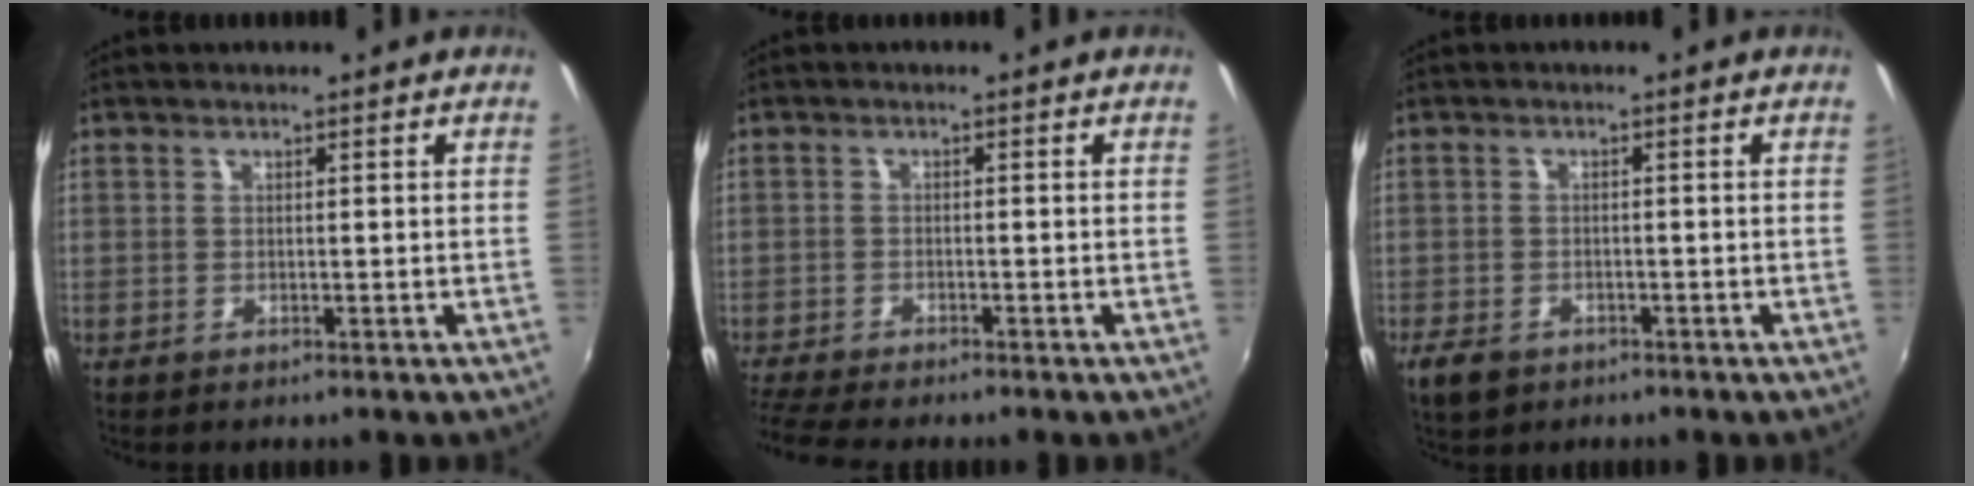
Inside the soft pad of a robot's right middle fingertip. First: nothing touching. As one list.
[{"total": 6.3, "force": [-5.7, 0.3, 2.6], "torque": [-0.077, -0.028, -0.100]}, {"total": 4.4, "force": [-2.8, 2.7, 2.1], "torque": [-0.054, -0.009, -0.049]}]